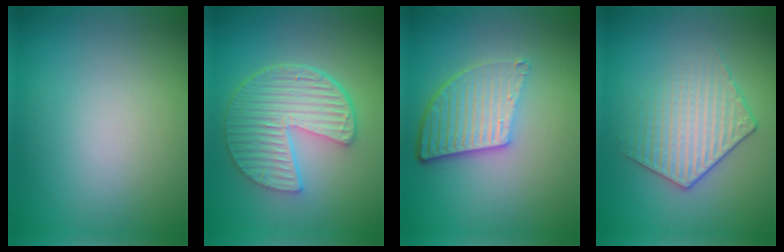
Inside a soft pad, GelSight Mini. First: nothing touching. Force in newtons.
{"total": 6.6, "press": 4.8, "slide": 4.5}
{"total": 5.6, "press": 4.0, "slide": 4.0}
{"total": 3.5, "press": 3.2, "slide": 1.4}